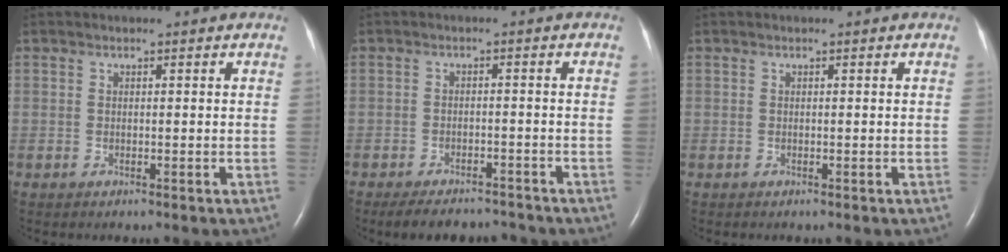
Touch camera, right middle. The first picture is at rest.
{"total": 7.1, "force": [-6.4, 2.2, 1.9], "torque": [-0.024, 0.001, -0.092]}
{"total": 0.0}